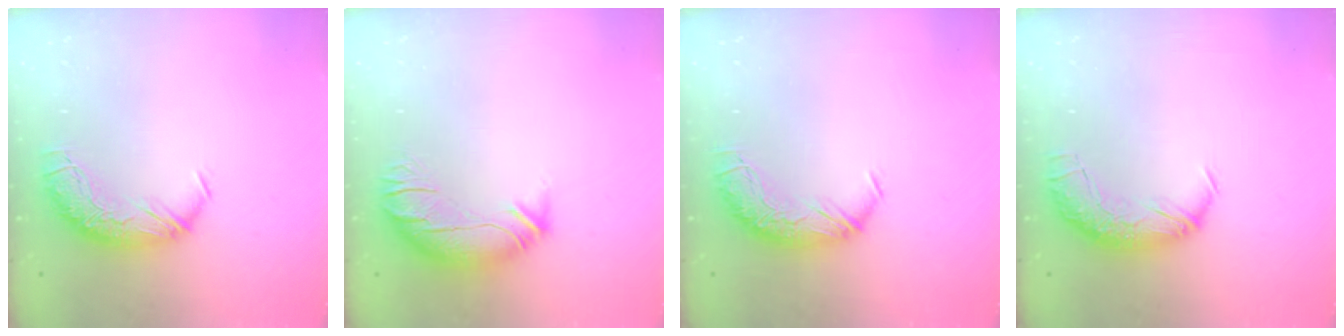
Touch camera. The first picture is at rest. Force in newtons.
{"total": 2.6, "press": 0.9, "slide": 2.5}
{"total": 0.0}
{"total": 2.4, "press": 1.1, "slide": 2.2}